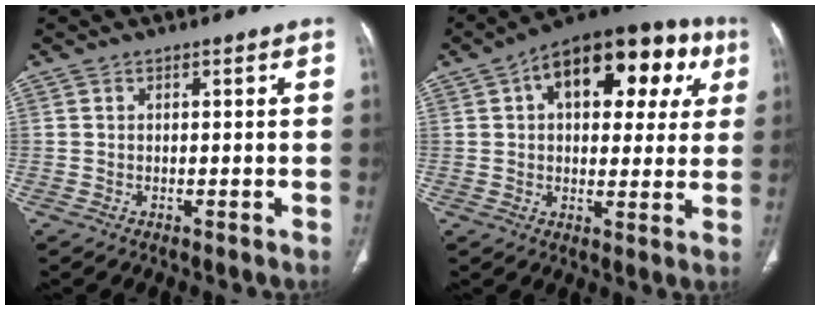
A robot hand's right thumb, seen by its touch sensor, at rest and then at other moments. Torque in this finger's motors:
{"motor_torque": [0.34, 4.11, 1.68, 0.37, 0.10]}